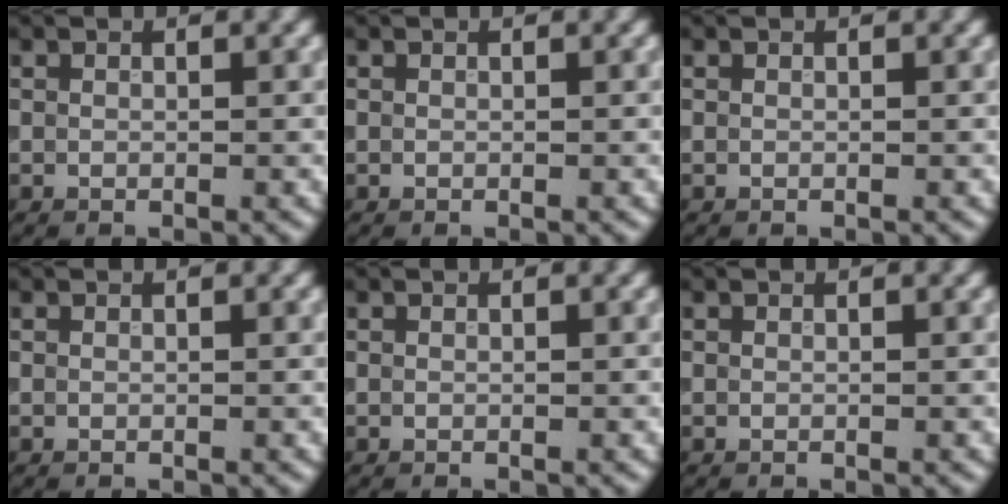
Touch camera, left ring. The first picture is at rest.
{"total": 0.0}
{"total": 0.0}
{"total": 0.0}
{"total": 0.0}
{"total": 0.0}